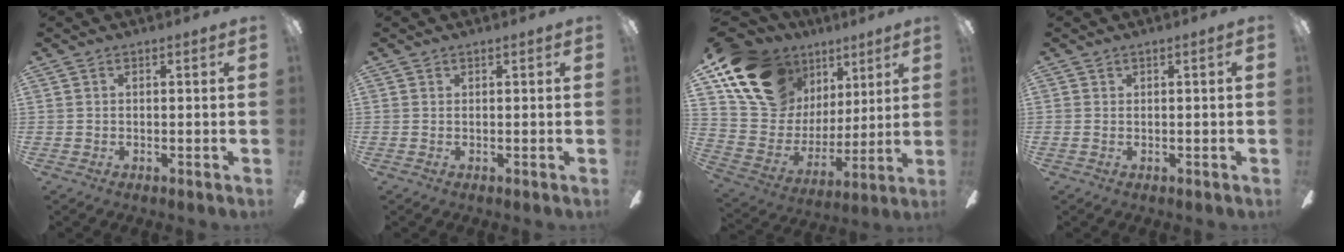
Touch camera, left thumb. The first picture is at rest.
{"total": 0.0}
{"total": 18.5, "force": [11.8, 11.8, 8.1], "torque": [-0.172, -0.051, 0.223]}
{"total": 1.2, "force": [0.0, 0.1, 1.2], "torque": [-0.020, -0.001, 0.001]}